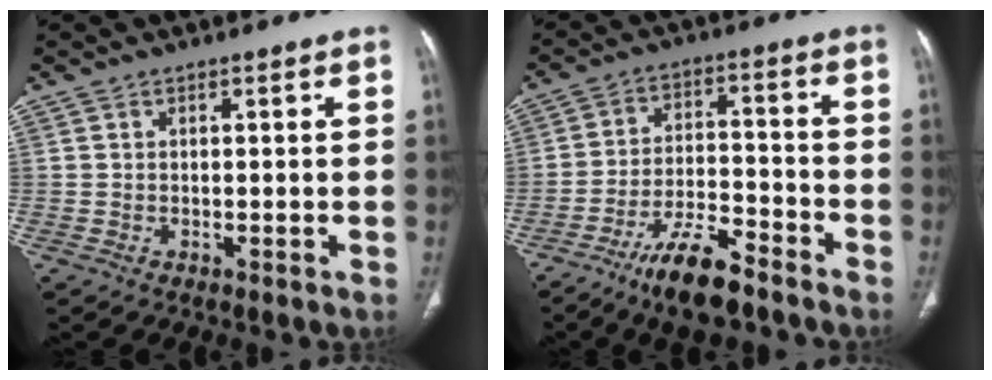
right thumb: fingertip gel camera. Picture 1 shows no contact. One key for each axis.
{"total": 11.1, "fx": -8.1, "fy": 3.2, "fz": 6.8, "tx": -0.121, "ty": 0.050, "tz": -0.144}